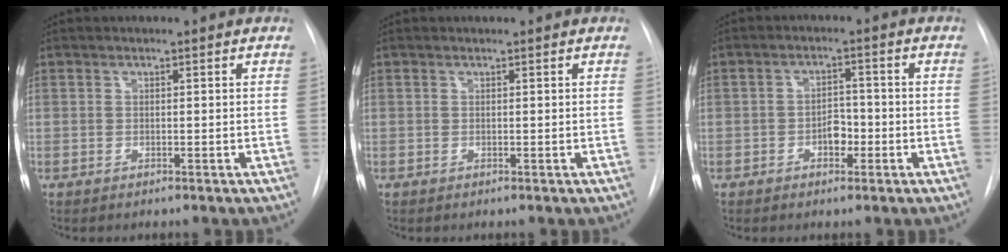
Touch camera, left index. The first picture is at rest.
{"total": 0.0}
{"total": 3.2, "force": [-1.3, 1.9, 2.1], "torque": [-0.028, 0.006, -0.022]}